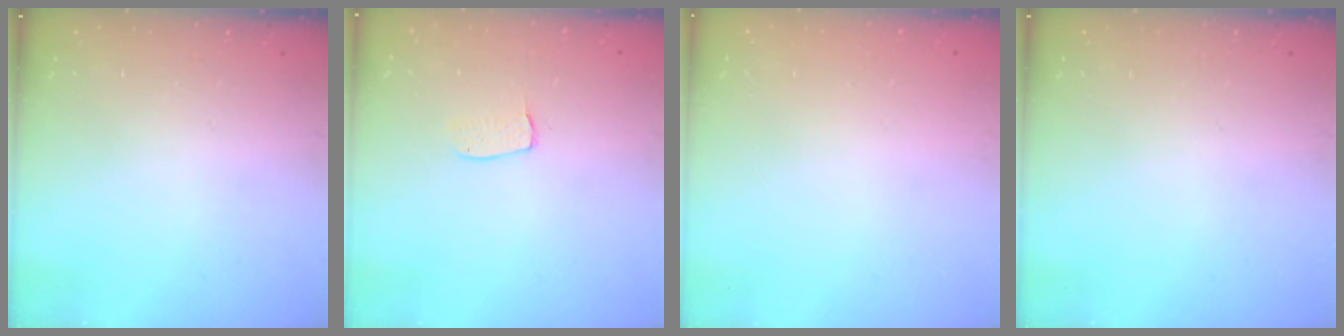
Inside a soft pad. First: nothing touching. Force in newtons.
{"total": 4.6, "press": 4.6, "slide": 0.3}
{"total": 0.0}
{"total": 0.0}